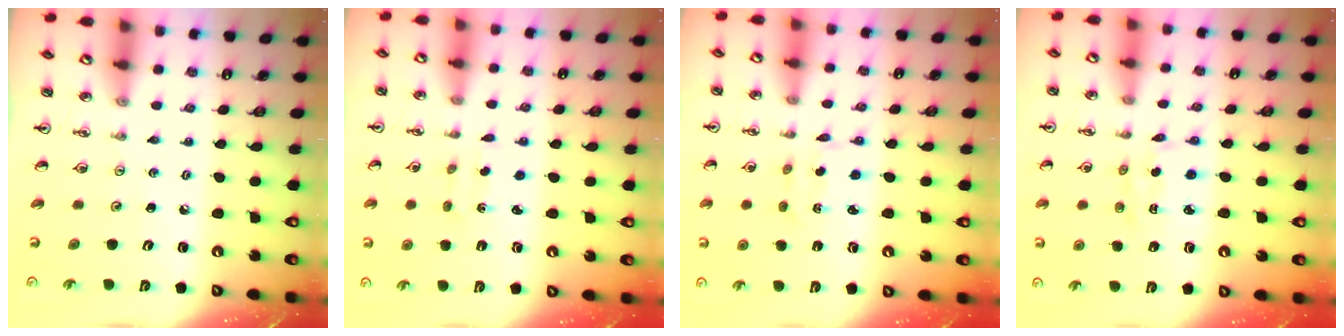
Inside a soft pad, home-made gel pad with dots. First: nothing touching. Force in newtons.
{"total": 2.8, "press": 2.8, "slide": 0.5}
{"total": 2.0, "press": 1.9, "slide": 0.8}
{"total": 2.9, "press": 2.9, "slide": 0.4}